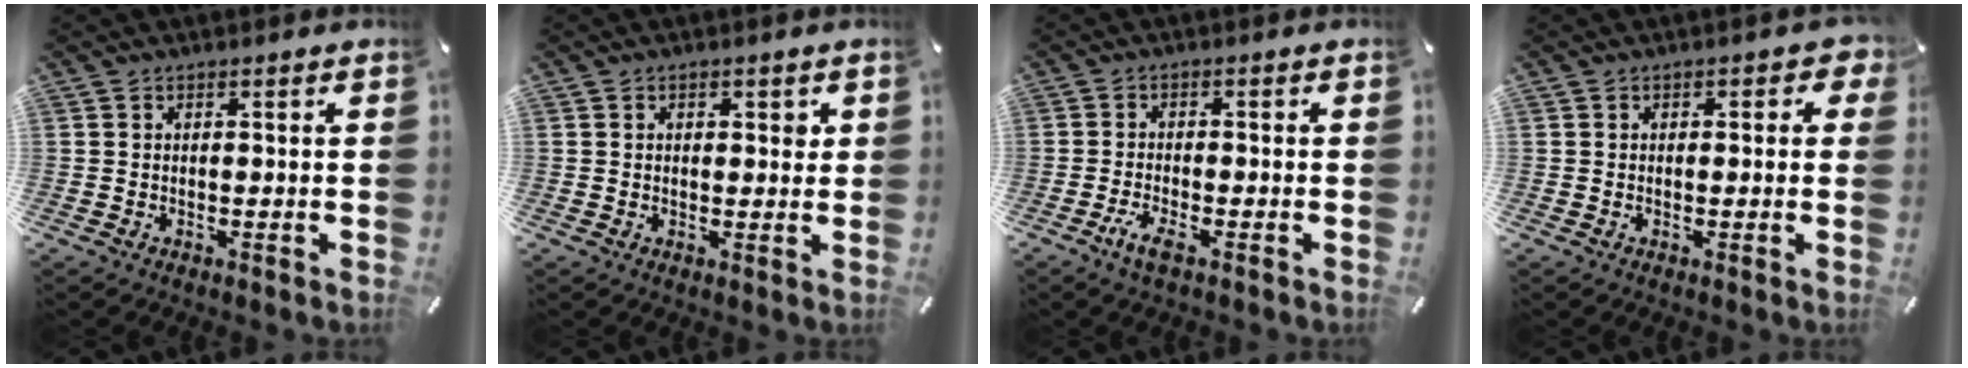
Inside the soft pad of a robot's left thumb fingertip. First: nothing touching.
{"total": 1.9, "force": [0.6, 1.2, 1.2], "torque": [-0.011, 0.001, 0.006]}
{"total": 3.5, "force": [-2.1, 0.9, 2.7], "torque": [-0.061, 0.000, -0.041]}
{"total": 2.0, "force": [0.1, 1.6, 1.2], "torque": [-0.007, 0.004, -0.003]}